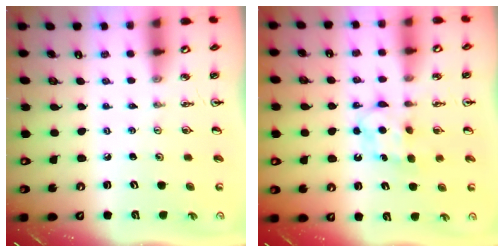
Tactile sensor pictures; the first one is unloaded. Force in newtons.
{"total": 7.0, "press": 7.0, "slide": 0.5}